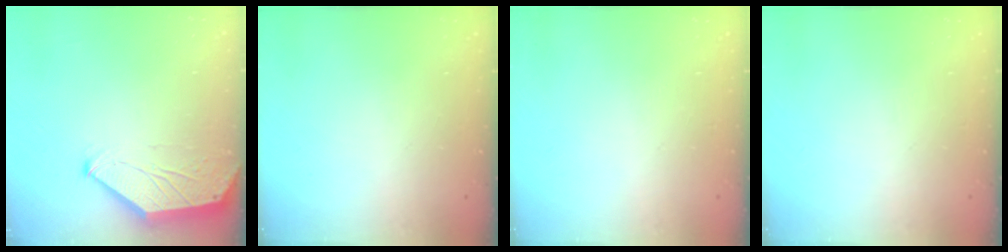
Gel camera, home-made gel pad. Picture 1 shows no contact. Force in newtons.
{"total": 0.0}
{"total": 0.0}
{"total": 0.0}